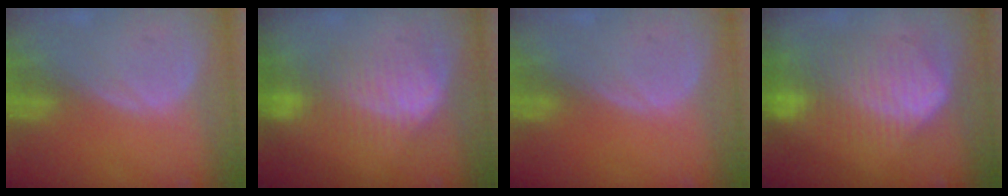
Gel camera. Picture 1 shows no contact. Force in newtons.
{"total": 6.8, "press": 6.5, "slide": 2.3}
{"total": 0.0}
{"total": 9.7, "press": 9.7, "slide": 0.8}